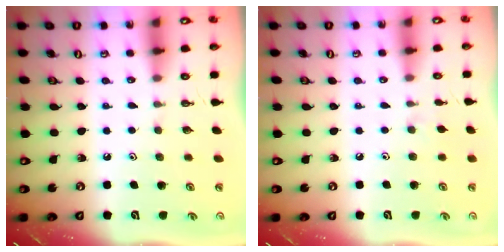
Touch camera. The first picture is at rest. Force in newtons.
{"total": 3.3, "press": 3.2, "slide": 0.7}